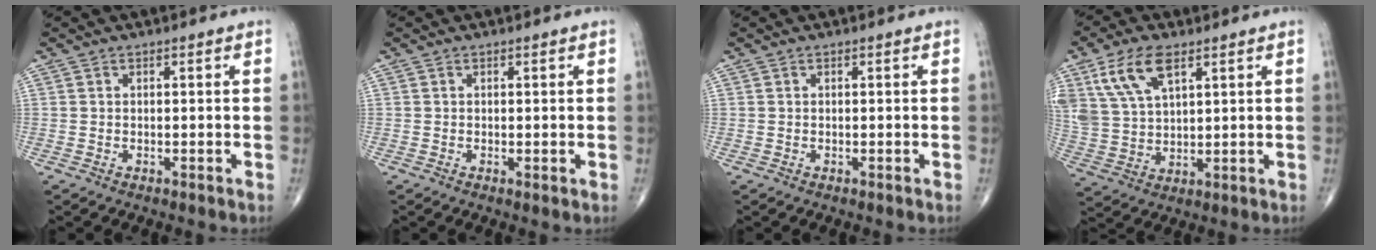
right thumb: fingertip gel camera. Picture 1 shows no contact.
{"total": 0.6, "force": [0.0, 0.1, 0.6], "torque": [-0.013, -0.004, -0.001]}
{"total": 0.0}
{"total": 11.1, "force": [5.8, 5.5, 7.8], "torque": [-0.154, -0.011, 0.121]}